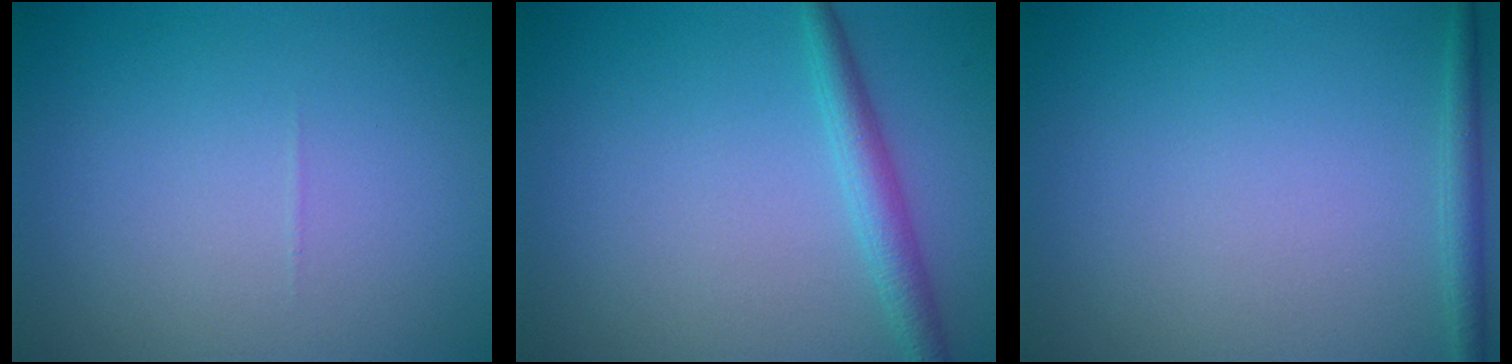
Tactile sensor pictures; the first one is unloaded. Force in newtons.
{"total": 2.3, "press": 2.3, "slide": 0.1}
{"total": 1.4, "press": 1.4, "slide": 0.1}